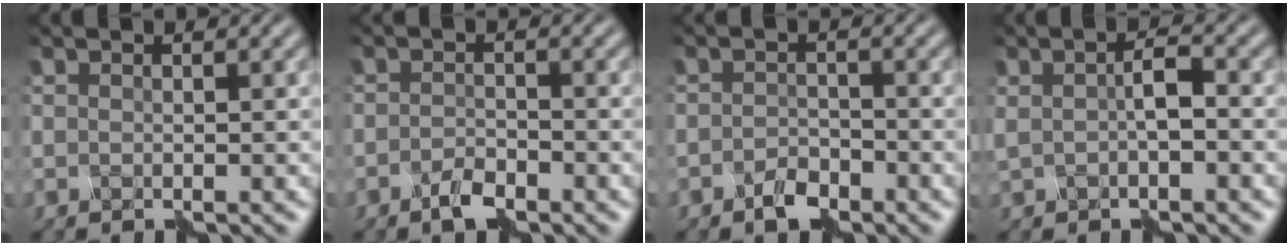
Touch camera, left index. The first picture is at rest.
{"total": 1.6, "force": [-1.5, 0.2, 0.6], "torque": [-0.024, 0.004, -0.033]}
{"total": 1.7, "force": [-1.5, 0.5, 0.4], "torque": [-0.015, 0.007, -0.031]}
{"total": 1.4, "force": [-0.2, 0.1, 1.4], "torque": [-0.036, 0.006, -0.004]}